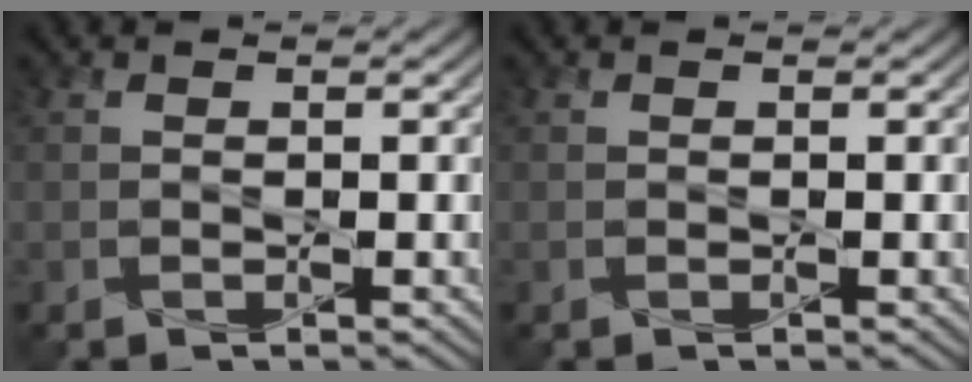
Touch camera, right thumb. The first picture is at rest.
{"total": 0.0}